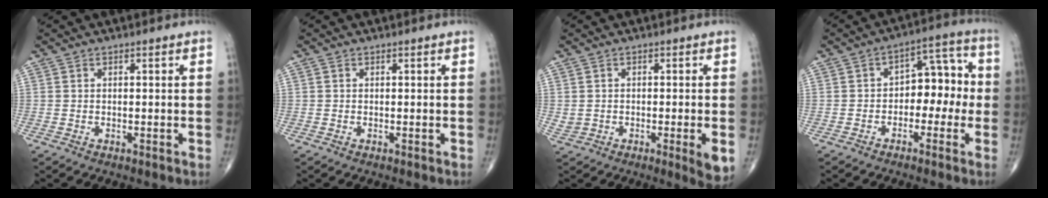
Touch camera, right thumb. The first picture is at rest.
{"total": 0.0}
{"total": 5.9, "force": [-1.0, 2.1, 5.4], "torque": [-0.077, -0.002, -0.011]}
{"total": 9.2, "force": [-1.2, 5.9, 6.9], "torque": [-0.054, 0.041, -0.031]}